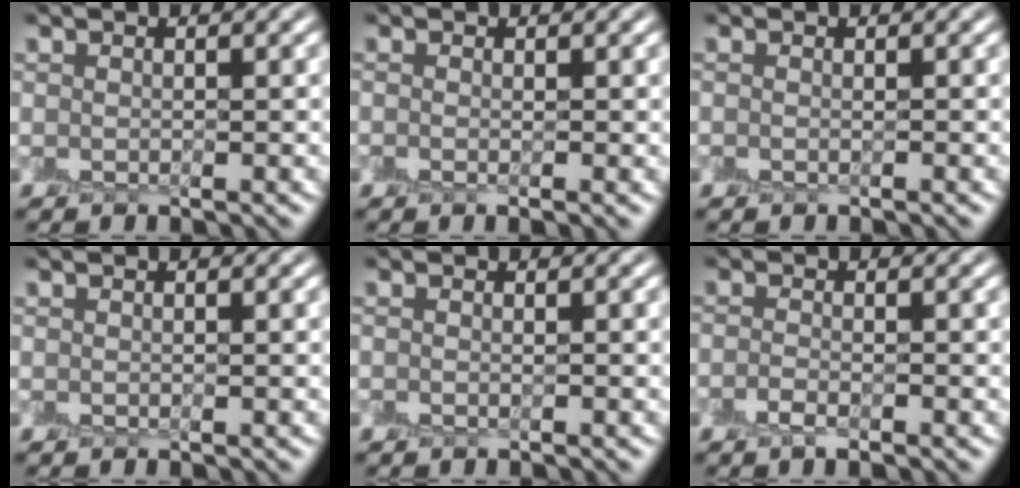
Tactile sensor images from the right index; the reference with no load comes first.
{"total": 0.9, "force": [-0.1, 0.2, 0.8], "torque": [-0.014, 0.000, -0.004]}
{"total": 0.0}
{"total": 0.0}
{"total": 0.0}
{"total": 1.3, "force": [-0.8, 0.4, 1.0], "torque": [-0.020, -0.002, -0.018]}